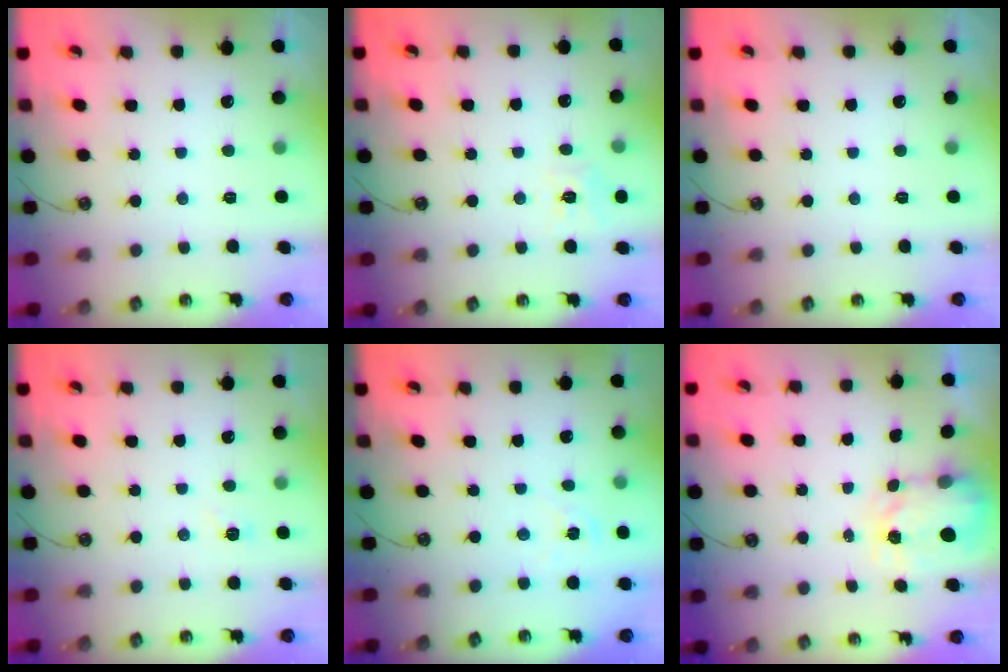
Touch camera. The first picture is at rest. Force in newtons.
{"total": 7.5, "press": 7.5, "slide": 0.7}
{"total": 0.0}
{"total": 3.3, "press": 3.3, "slide": 0.4}
{"total": 1.4, "press": 1.4, "slide": 0.2}
{"total": 3.6, "press": 3.5, "slide": 0.5}